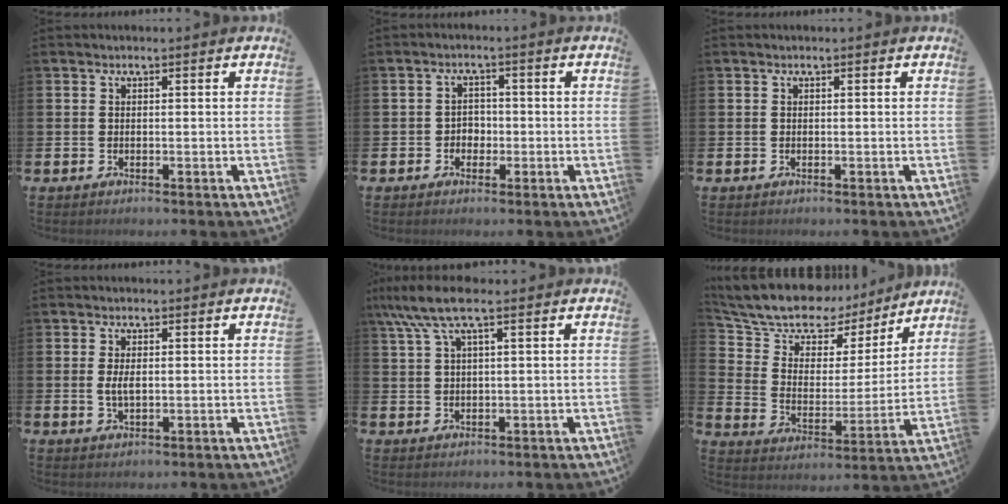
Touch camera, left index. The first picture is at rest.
{"total": 2.3, "force": [-0.8, 2.0, 0.8], "torque": [-0.011, 0.003, -0.023]}
{"total": 0.0}
{"total": 2.3, "force": [0.2, 1.0, 2.0], "torque": [-0.031, 0.001, 0.000]}
{"total": 6.1, "force": [3.8, 1.4, 4.6], "torque": [-0.104, 0.001, 0.067]}
{"total": 12.2, "force": [10.6, 4.9, 3.4], "torque": [-0.115, -0.064, 0.187]}